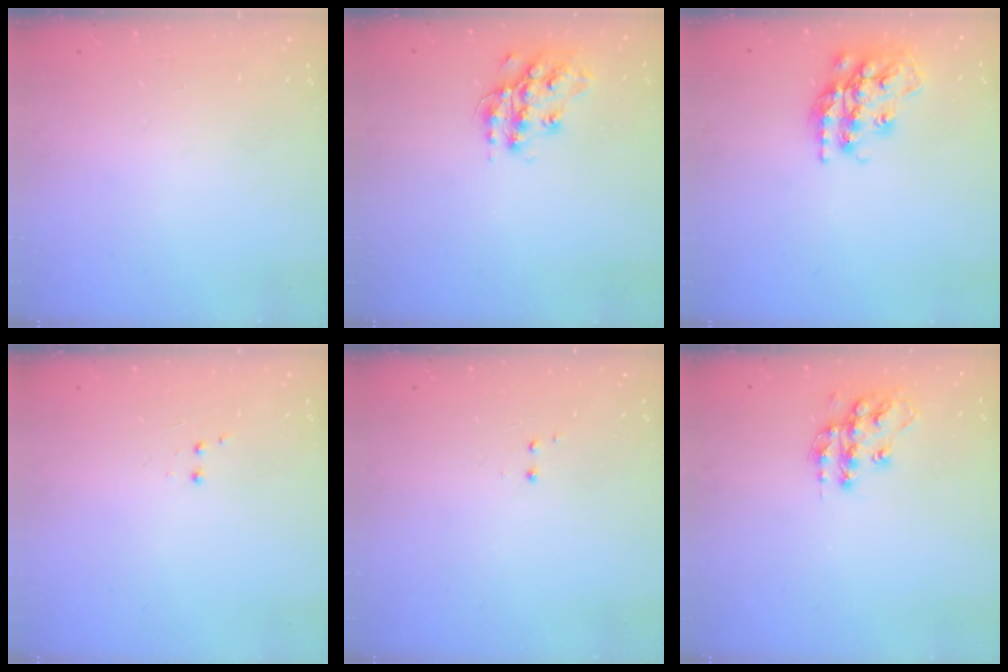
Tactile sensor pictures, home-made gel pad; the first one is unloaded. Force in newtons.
{"total": 14.4, "press": 14.4, "slide": 0.7}
{"total": 17.3, "press": 17.3, "slide": 1.0}
{"total": 2.0, "press": 1.8, "slide": 0.9}
{"total": 1.2, "press": 1.0, "slide": 0.6}
{"total": 13.8, "press": 13.7, "slide": 0.8}